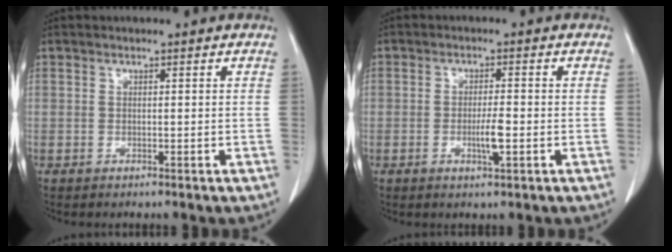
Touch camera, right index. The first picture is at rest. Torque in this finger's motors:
{"motor_torque": [0.84, 0.11, 0.37, 0.07]}